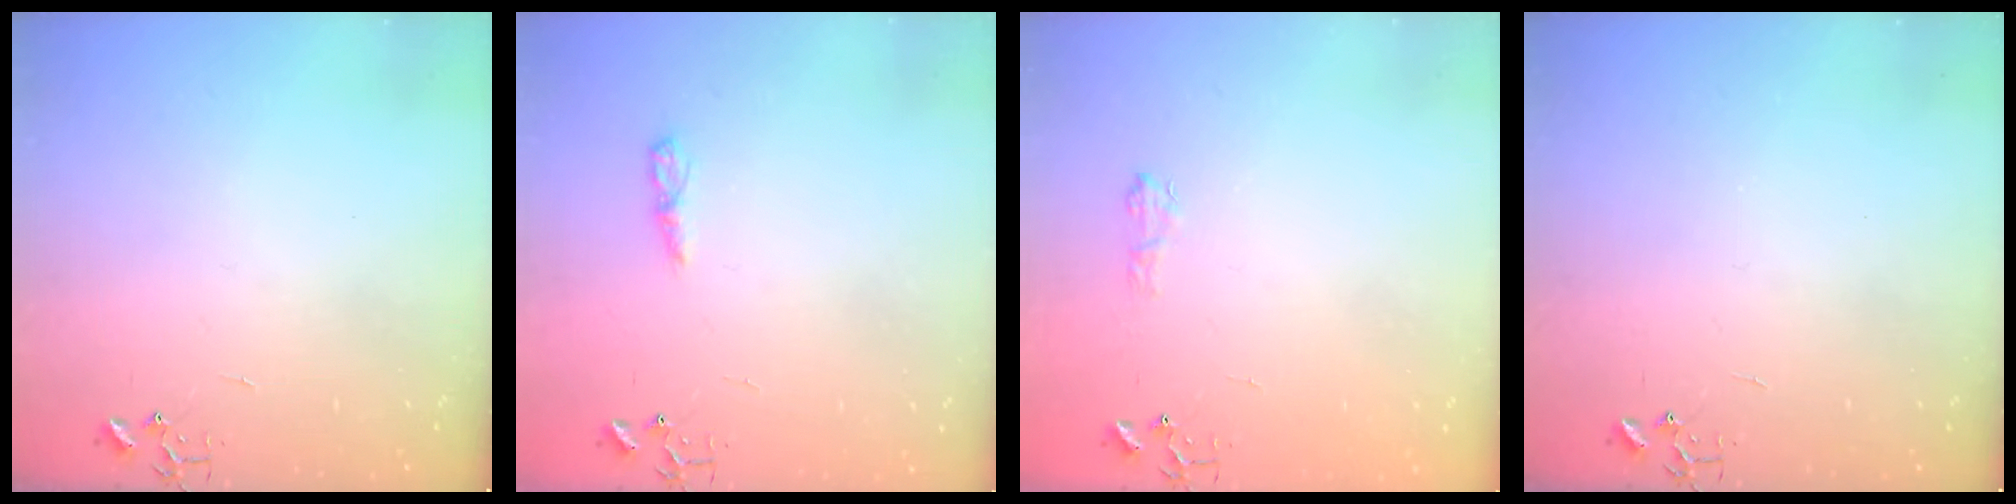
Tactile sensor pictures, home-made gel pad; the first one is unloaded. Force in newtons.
{"total": 6.8, "press": 6.8, "slide": 0.5}
{"total": 6.3, "press": 6.3, "slide": 0.8}
{"total": 0.0}